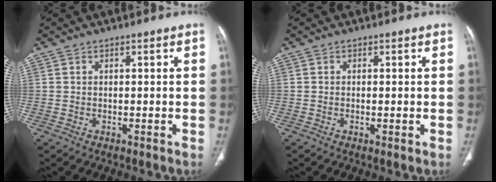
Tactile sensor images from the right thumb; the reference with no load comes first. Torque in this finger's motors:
{"motor_torque": [-0.17, -0.13, -0.16, -0.16, -0.03]}